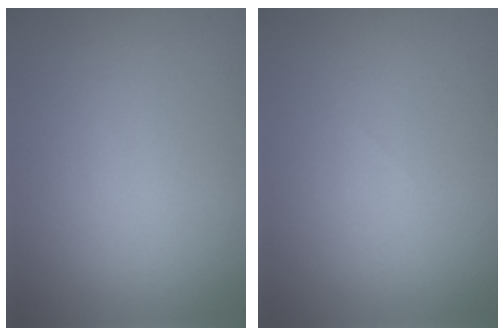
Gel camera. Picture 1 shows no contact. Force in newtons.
{"total": 0.0}